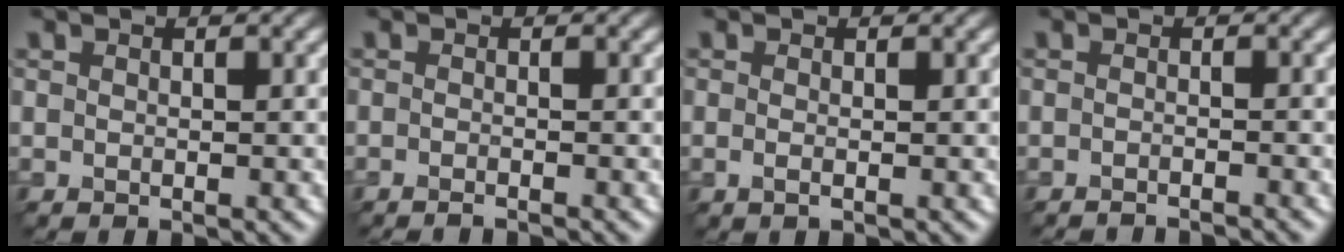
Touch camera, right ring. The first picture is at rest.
{"total": 1.4, "force": [-1.1, 0.3, 0.8], "torque": [-0.002, -0.003, -0.021]}
{"total": 0.9, "force": [-0.2, 0.2, 0.8], "torque": [-0.018, -0.006, -0.005]}
{"total": 2.5, "force": [-2.3, 0.4, 0.9], "torque": [-0.003, 0.003, -0.034]}